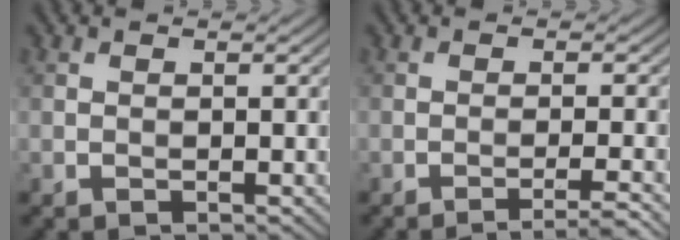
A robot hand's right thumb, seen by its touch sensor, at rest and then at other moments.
{"total": 3.5, "force": [-2.2, 0.2, 2.7], "torque": [-0.041, 0.010, -0.048]}